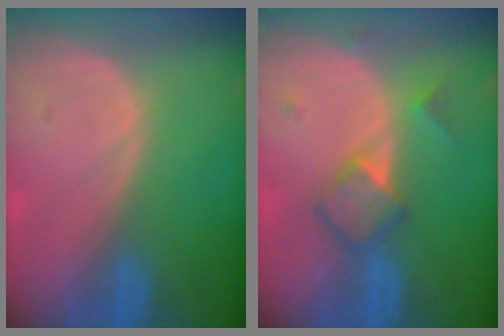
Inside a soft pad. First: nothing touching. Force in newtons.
{"total": 5.0, "press": 4.8, "slide": 1.3}